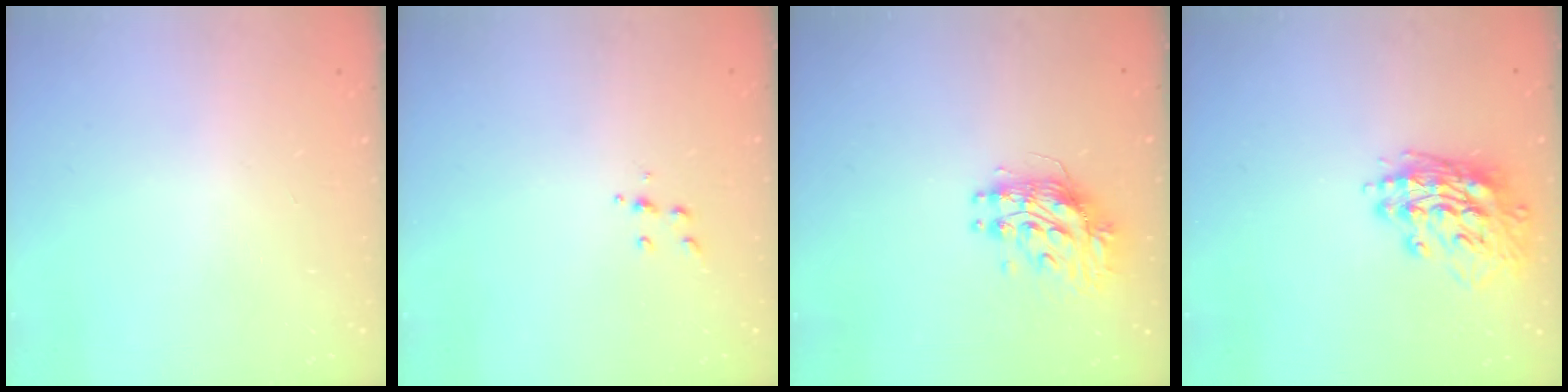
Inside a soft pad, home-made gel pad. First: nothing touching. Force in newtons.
{"total": 4.3, "press": 4.3, "slide": 0.4}
{"total": 9.0, "press": 8.9, "slide": 0.7}
{"total": 15.7, "press": 15.5, "slide": 2.5}